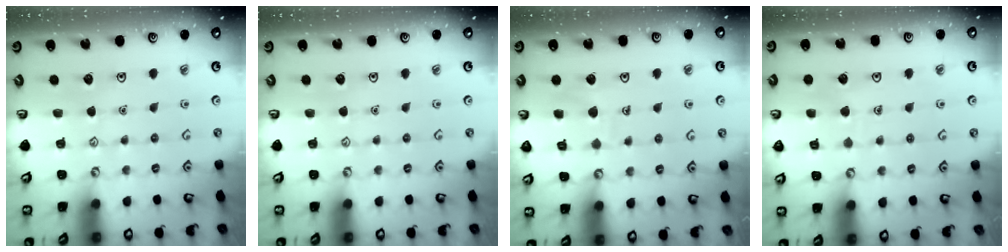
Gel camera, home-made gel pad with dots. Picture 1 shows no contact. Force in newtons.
{"total": 0.0}
{"total": 7.0, "press": 7.0, "slide": 0.7}
{"total": 3.9, "press": 3.9, "slide": 0.4}